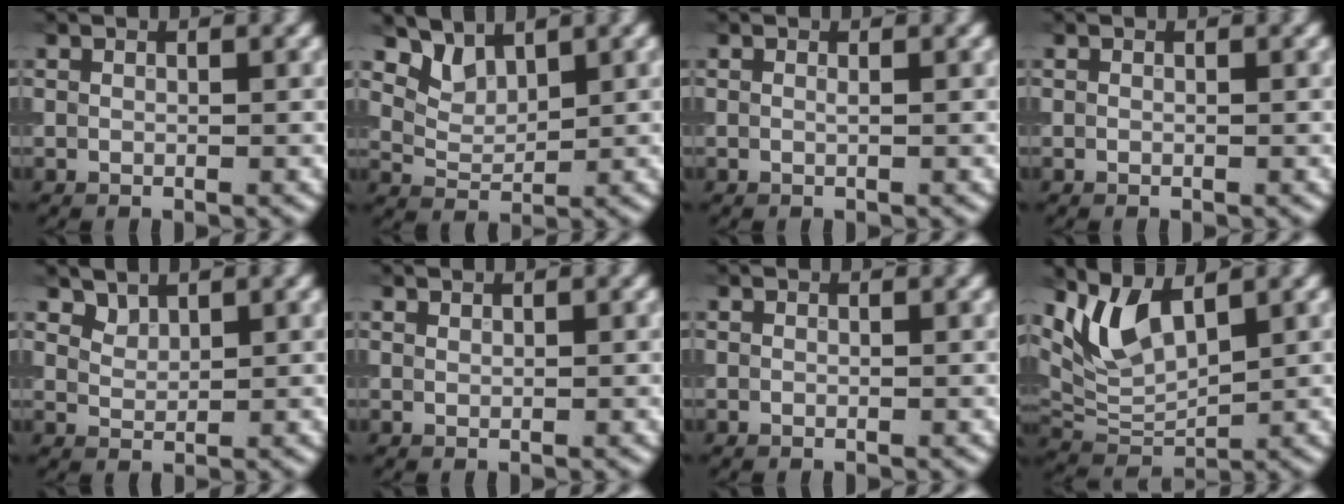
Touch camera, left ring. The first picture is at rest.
{"total": 2.6, "force": [2.1, 1.2, 0.8], "torque": [-0.024, -0.009, 0.044]}
{"total": 0.0}
{"total": 0.0}
{"total": 1.4, "force": [1.3, 0.6, 0.2], "torque": [-0.010, -0.009, 0.034]}
{"total": 0.0}
{"total": 0.0}
{"total": 4.9, "force": [2.8, 2.1, 3.4], "torque": [-0.080, -0.003, 0.058]}